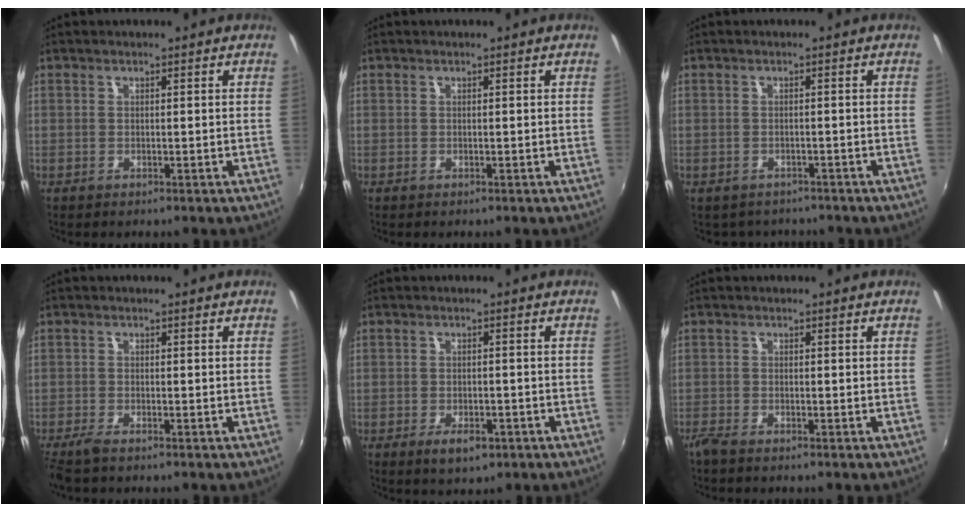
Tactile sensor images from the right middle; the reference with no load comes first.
{"total": 0.0}
{"total": 2.8, "force": [-2.4, 1.5, 0.3], "torque": [-0.014, -0.013, -0.032]}
{"total": 2.8, "force": [-2.3, 0.3, 1.6], "torque": [-0.043, -0.011, -0.047]}
{"total": 4.4, "force": [-2.1, 2.2, 3.1], "torque": [-0.068, -0.009, -0.031]}
{"total": 1.7, "force": [-1.5, 0.1, 0.9], "torque": [-0.022, -0.007, -0.032]}